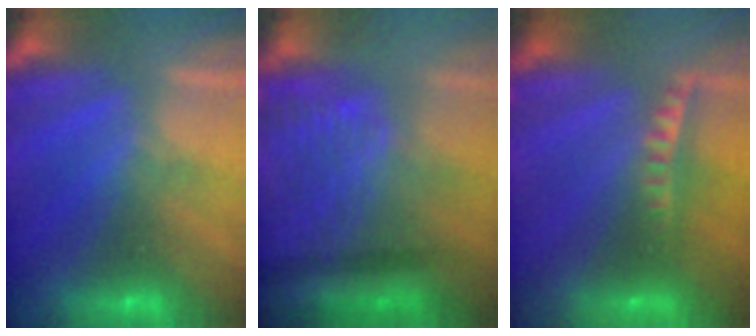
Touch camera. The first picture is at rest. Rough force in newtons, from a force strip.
{"total": 3.6}
{"total": 6.4}